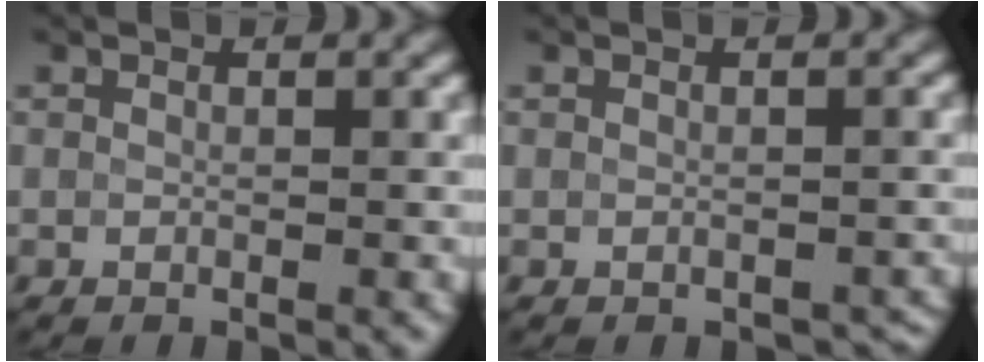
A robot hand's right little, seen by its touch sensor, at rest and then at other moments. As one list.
[{"total": 1.8, "force": [-1.1, 1.2, 0.8], "torque": [0.002, -0.003, -0.009]}]